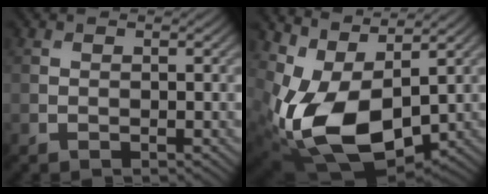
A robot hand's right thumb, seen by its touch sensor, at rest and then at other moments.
{"total": 12.8, "force": [0.1, 7.1, 10.6], "torque": [-0.240, -0.030, 0.017]}